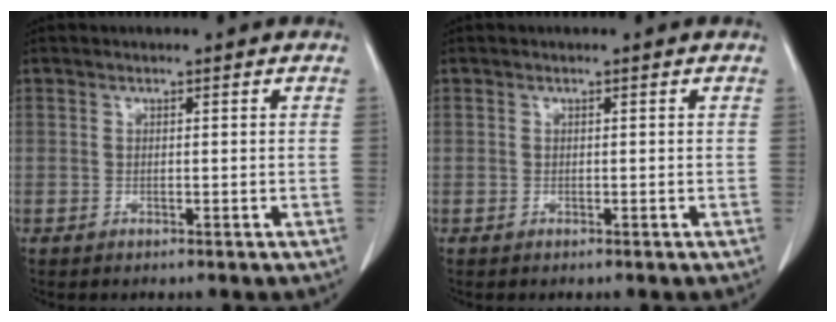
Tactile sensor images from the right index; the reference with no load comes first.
{"total": 0.0}